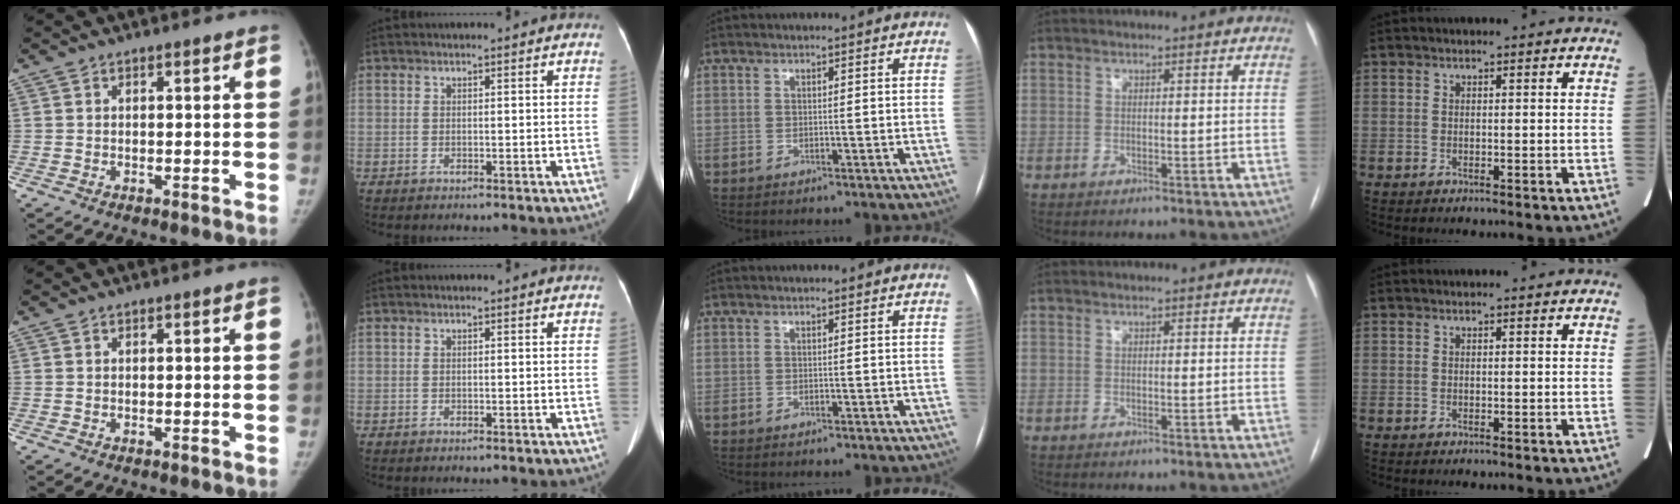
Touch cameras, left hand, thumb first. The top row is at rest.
{}